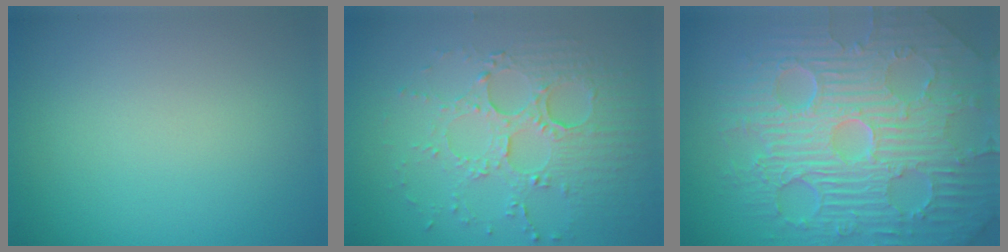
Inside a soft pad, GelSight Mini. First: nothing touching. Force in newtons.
{"total": 5.6, "press": 3.9, "slide": 4.1}
{"total": 11.7, "press": 7.5, "slide": 9.0}